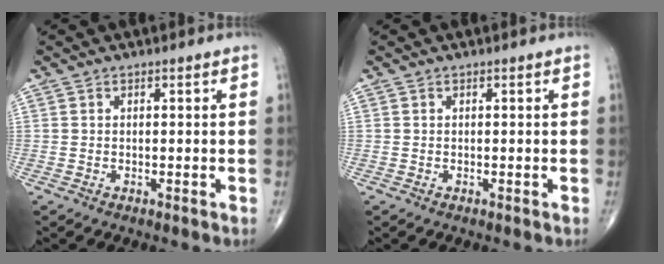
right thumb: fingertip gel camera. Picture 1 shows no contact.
{"total": 0.0}